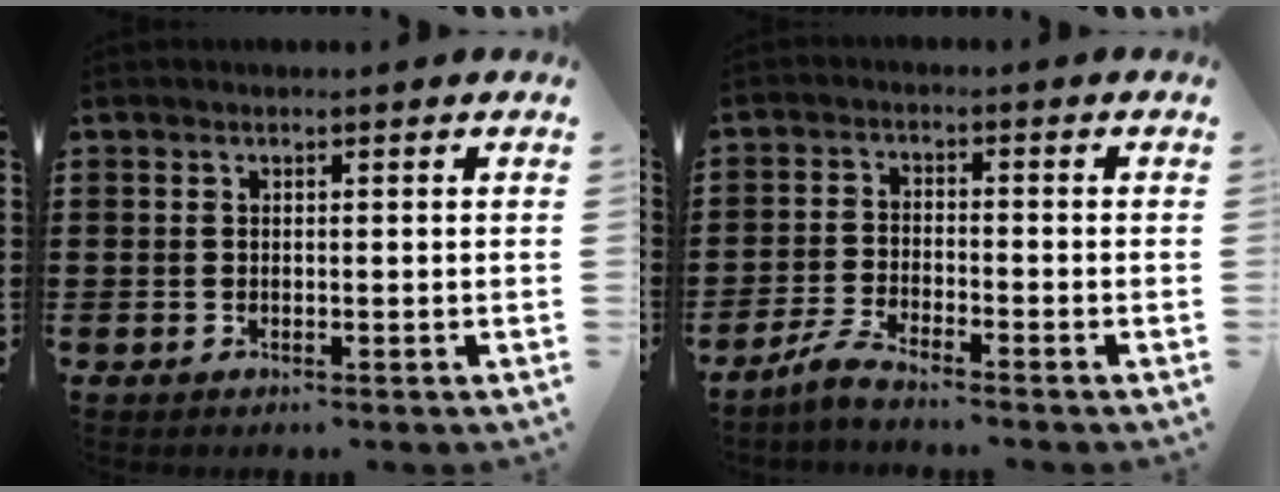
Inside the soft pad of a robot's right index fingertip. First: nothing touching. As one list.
[{"total": 3.4, "force": [-3.1, 0.0, 1.3], "torque": [-0.048, -0.006, -0.067]}]